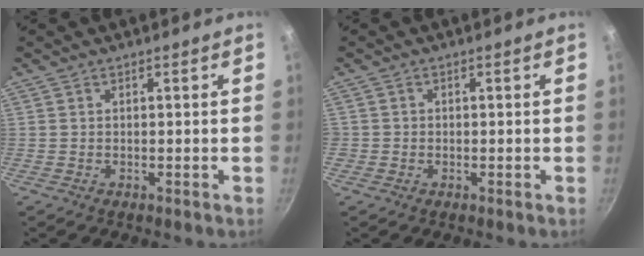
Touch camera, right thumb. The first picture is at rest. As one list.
[{"total": 1.1, "force": [-0.2, 1.1, 0.1], "torque": [0.002, 0.004, -0.003]}]